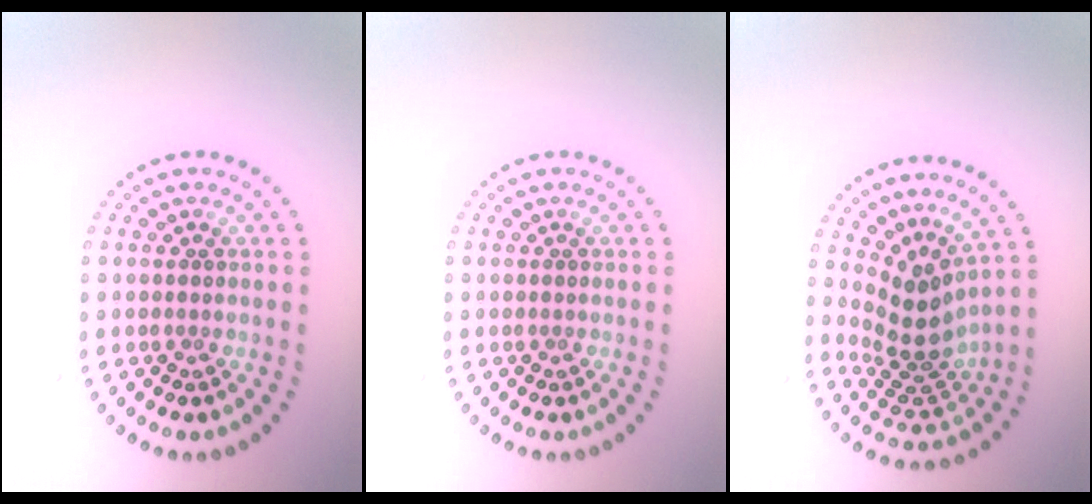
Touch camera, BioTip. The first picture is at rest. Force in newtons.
{"total": 0.0}
{"total": 3.9, "press": 2.8, "slide": 2.8}